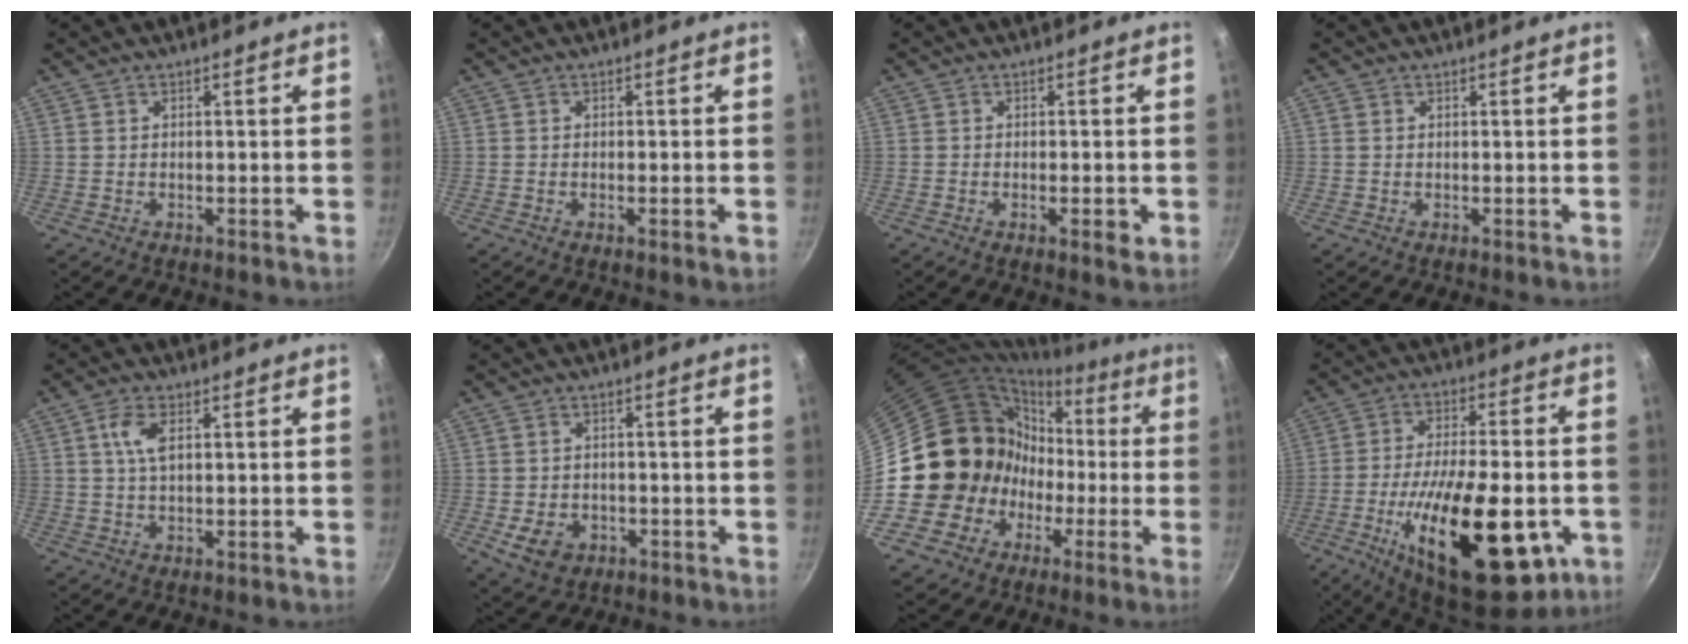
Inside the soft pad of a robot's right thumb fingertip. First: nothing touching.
{"total": 1.8, "force": [-0.7, 0.3, 1.7], "torque": [-0.034, 0.000, -0.014]}
{"total": 3.0, "force": [-0.9, 1.0, 2.7], "torque": [-0.043, 0.001, -0.015]}
{"total": 0.0}
{"total": 4.7, "force": [1.3, 2.2, 3.9], "torque": [-0.079, 0.006, 0.025]}
{"total": 6.0, "force": [-2.0, 4.6, 3.3], "torque": [-0.045, 0.009, -0.023]}
{"total": 15.1, "force": [-1.9, 14.3, 4.5], "torque": [-0.028, 0.060, -0.019]}
{"total": 28.3, "force": [-8.9, 11.8, 24.2], "torque": [-0.364, 0.011, -0.128]}